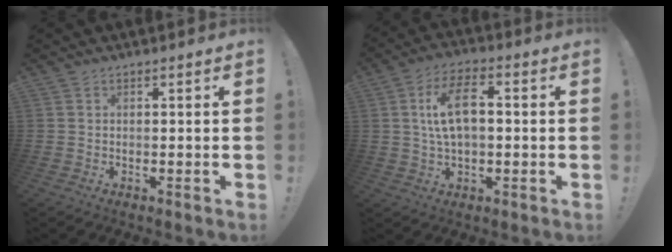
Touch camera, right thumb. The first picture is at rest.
{"total": 10.9, "force": [1.5, 5.8, 9.1], "torque": [-0.150, 0.009, 0.029]}